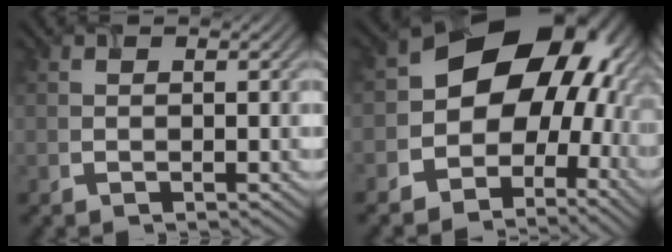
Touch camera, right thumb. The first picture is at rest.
{"total": 14.3, "force": [-0.6, 11.2, 8.8], "torque": [-0.111, -0.013, -0.016]}